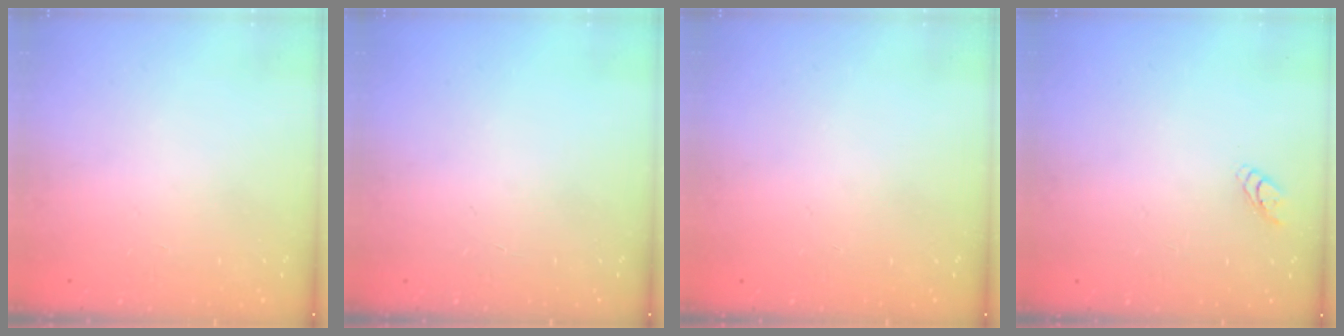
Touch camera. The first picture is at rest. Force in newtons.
{"total": 2.4, "press": 2.4, "slide": 0.2}
{"total": 0.0}
{"total": 2.8, "press": 2.8, "slide": 0.3}